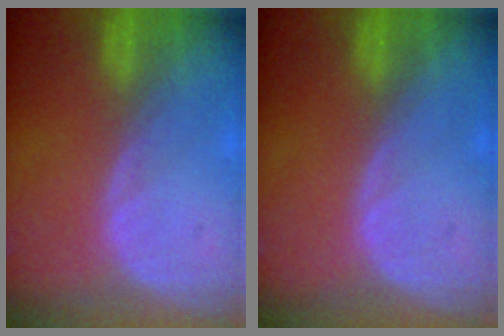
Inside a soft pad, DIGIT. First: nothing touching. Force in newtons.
{"total": 0.0}